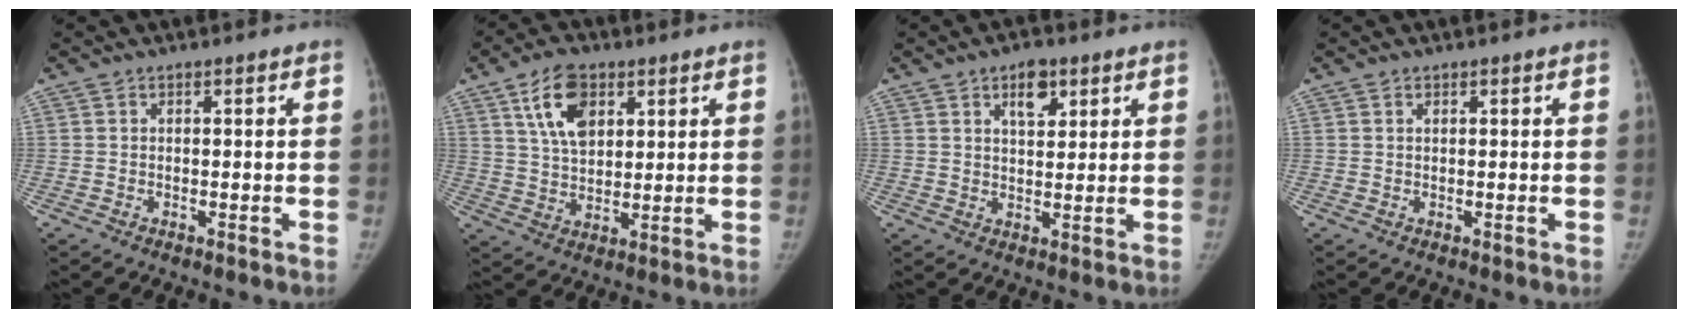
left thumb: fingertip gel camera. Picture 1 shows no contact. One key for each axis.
{"total": 10.0, "fx": 4.7, "fy": 5.9, "fz": 6.6, "tx": -0.095, "ty": -0.018, "tz": 0.088}
{"total": 5.6, "fx": 3.0, "fy": 2.9, "fz": 3.7, "tx": -0.039, "ty": -0.015, "tz": 0.046}
{"total": 0.6, "fx": 0.4, "fy": 0.3, "fz": 0.3, "tx": -0.006, "ty": -0.001, "tz": 0.007}